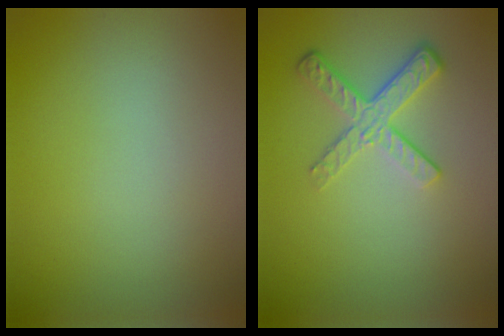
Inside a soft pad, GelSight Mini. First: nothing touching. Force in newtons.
{"total": 3.7, "press": 2.7, "slide": 2.4}